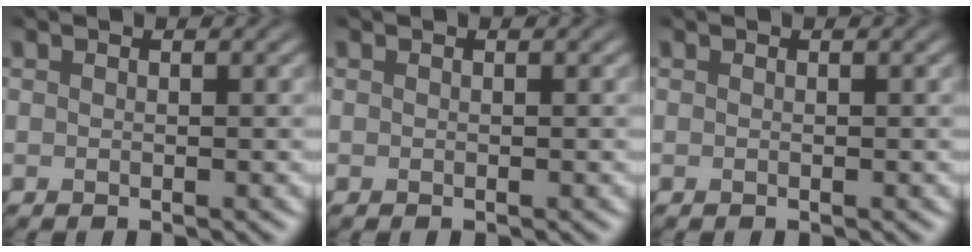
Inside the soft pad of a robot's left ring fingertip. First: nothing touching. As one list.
[{"total": 0.0}, {"total": 0.0}]